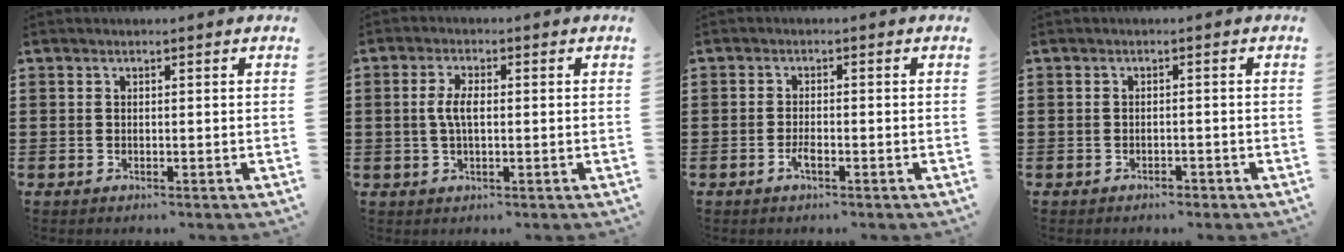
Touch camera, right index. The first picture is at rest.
{"total": 3.9, "force": [0.0, 1.5, 3.6], "torque": [-0.076, 0.002, -0.004]}
{"total": 2.0, "force": [-1.1, 0.5, 1.6], "torque": [-0.036, -0.003, -0.022]}
{"total": 1.1, "force": [-1.0, 0.2, 0.2], "torque": [-0.009, 0.000, -0.022]}